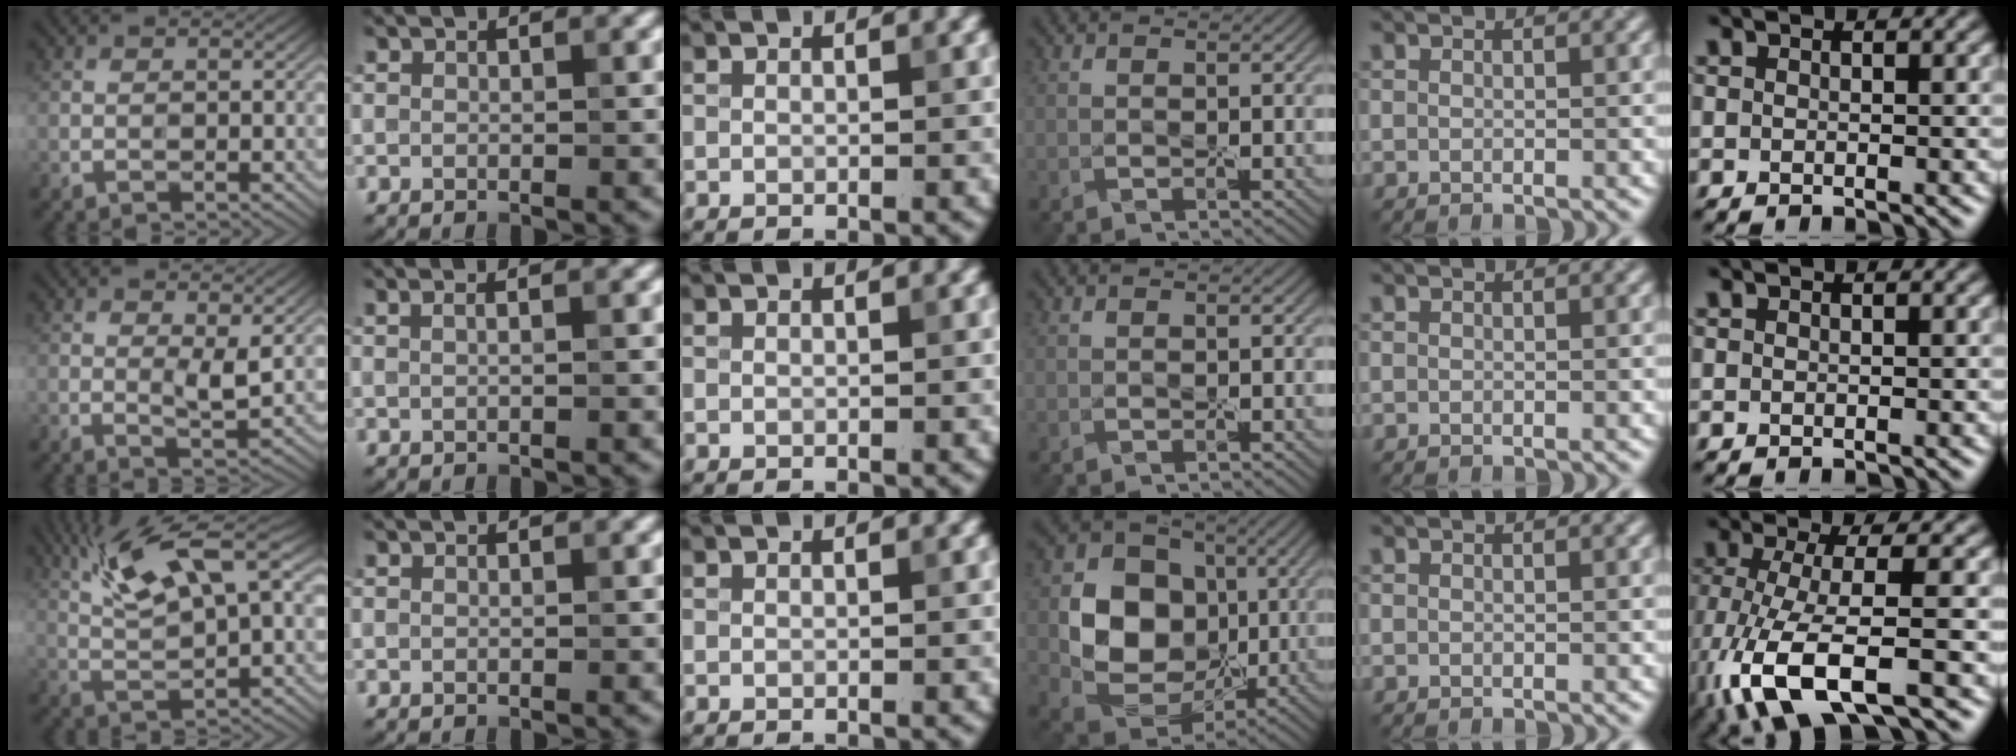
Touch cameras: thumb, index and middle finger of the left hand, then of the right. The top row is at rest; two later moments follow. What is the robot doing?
{"motion": "peel", "object": "window cling"}